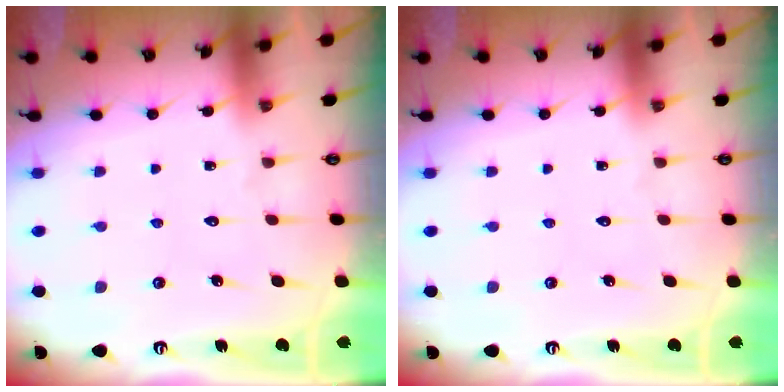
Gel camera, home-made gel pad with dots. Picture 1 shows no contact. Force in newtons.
{"total": 0.0}